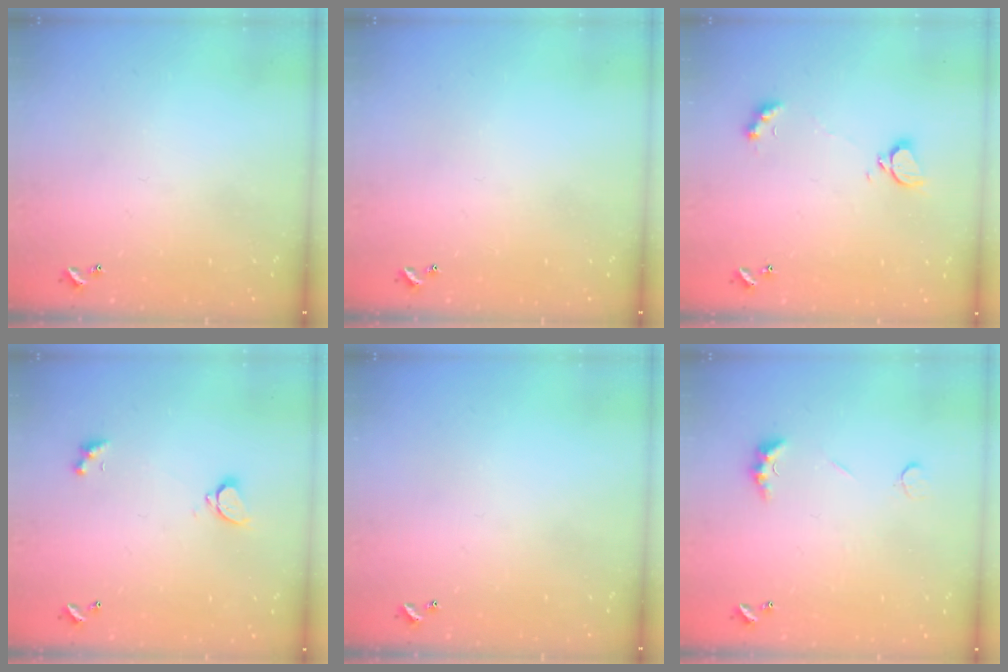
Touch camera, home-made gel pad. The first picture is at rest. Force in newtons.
{"total": 0.0}
{"total": 2.5, "press": 2.4, "slide": 0.5}
{"total": 2.1, "press": 1.8, "slide": 1.0}
{"total": 0.0}
{"total": 2.5, "press": 2.4, "slide": 0.7}